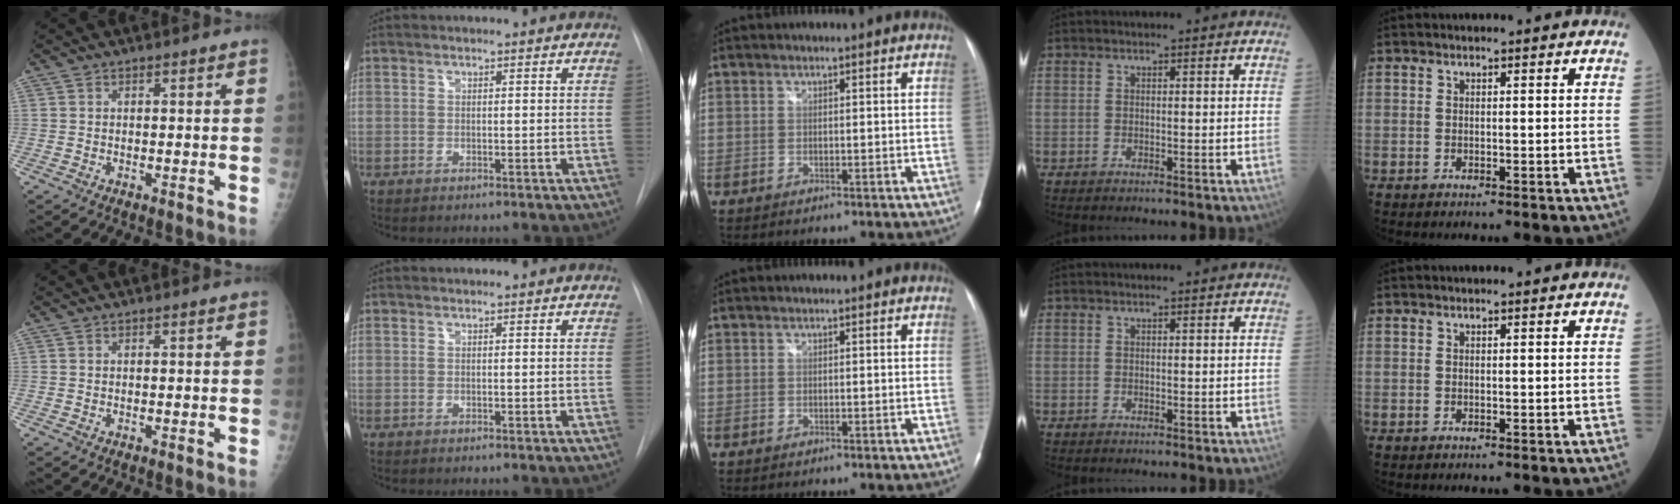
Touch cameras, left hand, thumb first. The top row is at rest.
{}